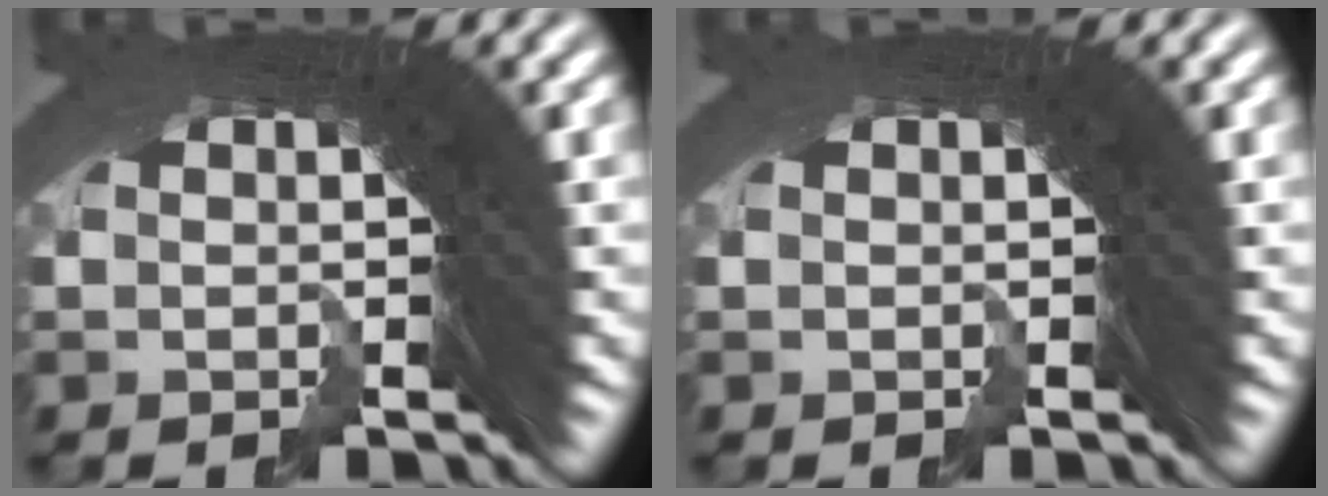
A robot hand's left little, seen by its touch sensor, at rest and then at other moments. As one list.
[{"total": 0.0}]